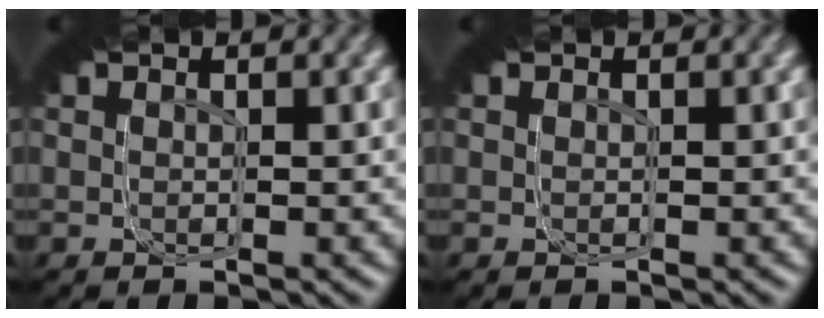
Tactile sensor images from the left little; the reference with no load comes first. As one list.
[{"total": 0.0}]